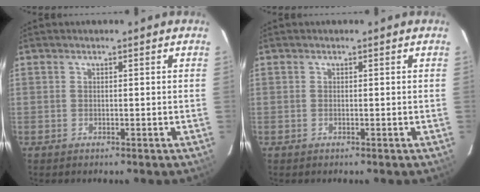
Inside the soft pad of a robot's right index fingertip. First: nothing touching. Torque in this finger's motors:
{"motor_torque": [0.08, 0.03, 0.03, 0.01]}